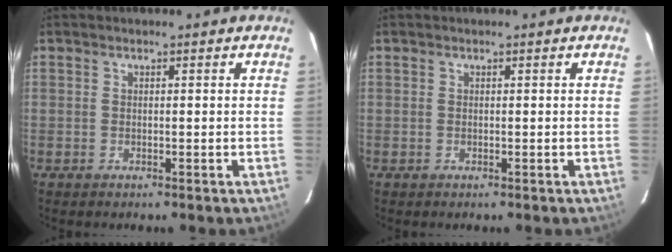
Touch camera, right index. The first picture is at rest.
{"total": 0.0}